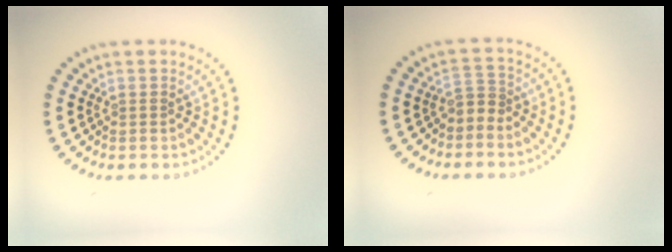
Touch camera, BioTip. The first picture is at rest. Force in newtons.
{"total": 1.6, "press": 1.1, "slide": 1.1}